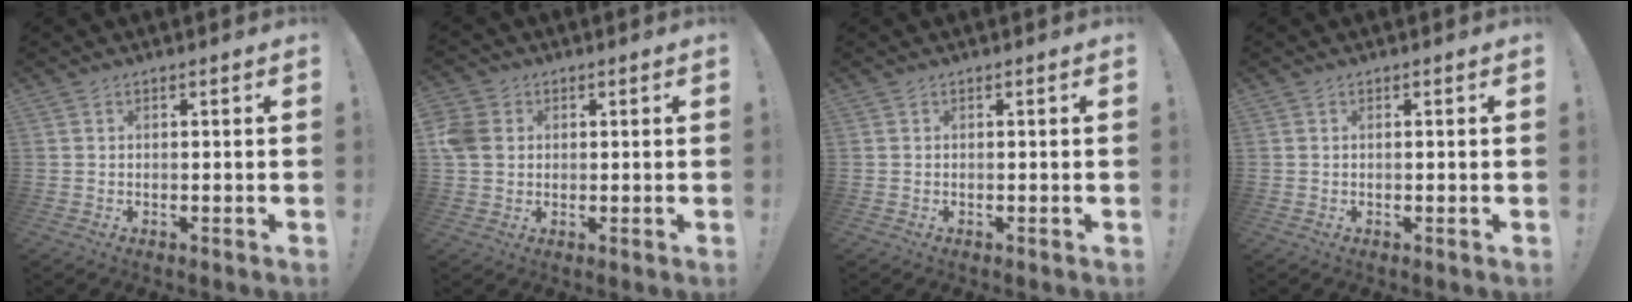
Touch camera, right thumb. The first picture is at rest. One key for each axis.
{"total": 7.3, "fx": 1.1, "fy": 6.2, "fz": 3.6, "tx": -0.075, "ty": 0.014, "tz": 0.025}
{"total": 0.0}
{"total": 0.7, "fx": 0.1, "fy": 0.0, "fz": 0.7, "tx": -0.008, "ty": -0.003, "tz": 0.000}